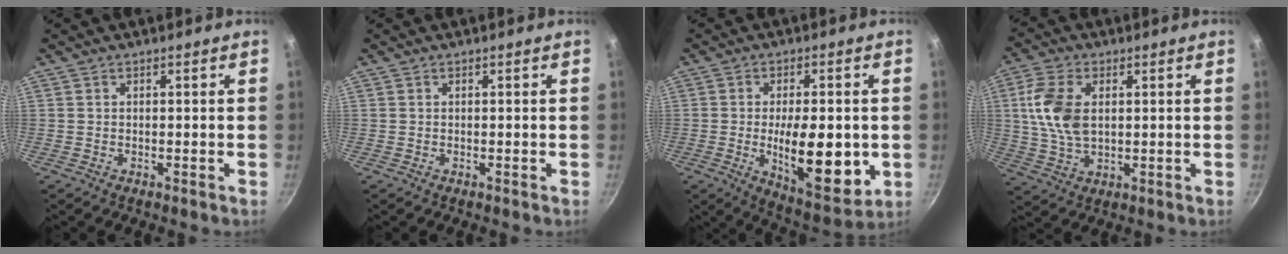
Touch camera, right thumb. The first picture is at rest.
{"total": 0.0}
{"total": 16.3, "force": [-2.1, 6.7, 14.7], "torque": [-0.197, -0.016, -0.024]}
{"total": 10.4, "force": [1.8, 6.2, 8.2], "torque": [-0.158, -0.001, 0.033]}